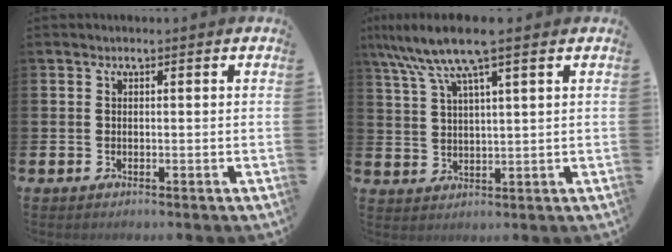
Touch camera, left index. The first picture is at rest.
{"total": 8.2, "force": [6.1, 0.7, 5.4], "torque": [-0.123, -0.013, 0.108]}